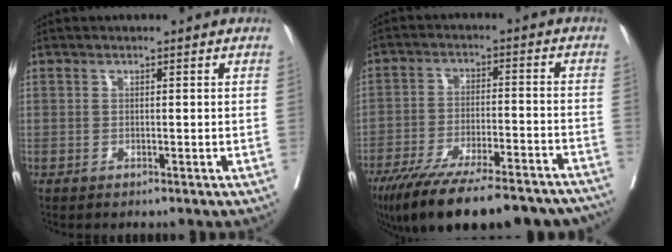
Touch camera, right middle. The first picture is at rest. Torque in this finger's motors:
{"motor_torque": [1.07, -1.06, 0.50, 0.21]}